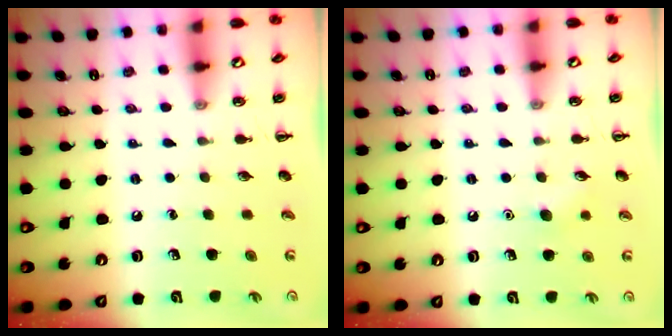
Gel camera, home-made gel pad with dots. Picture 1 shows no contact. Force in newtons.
{"total": 6.3, "press": 6.0, "slide": 1.9}